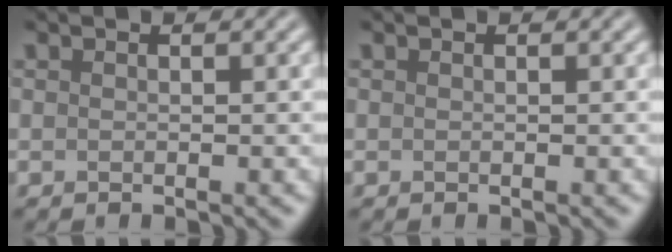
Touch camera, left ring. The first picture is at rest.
{"total": 0.0}